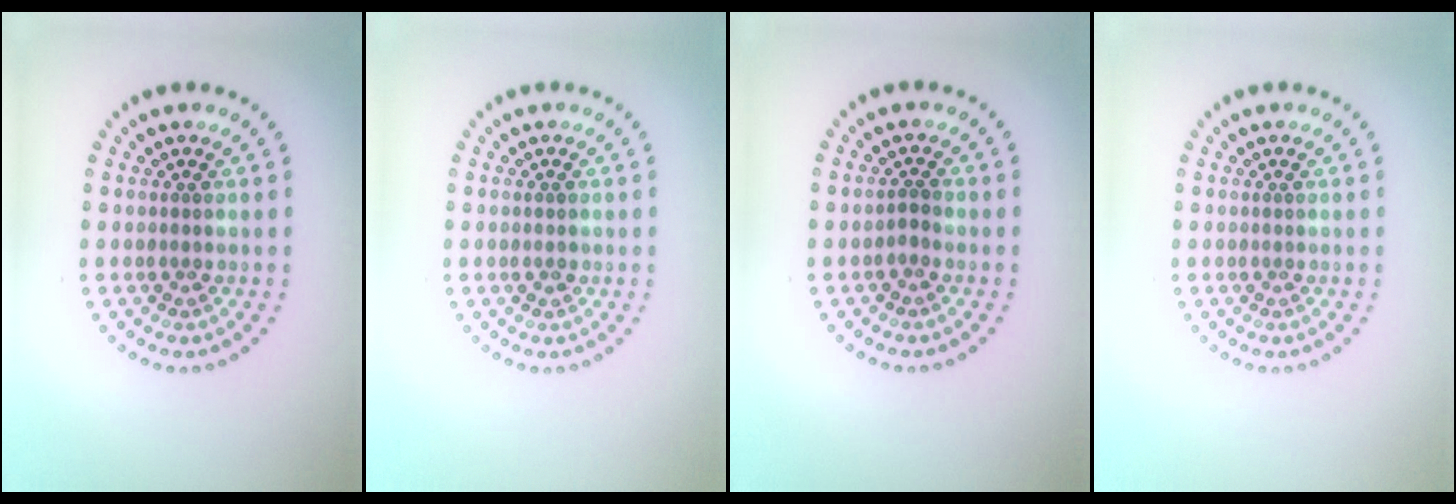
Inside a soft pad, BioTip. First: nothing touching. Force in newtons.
{"total": 0.8, "press": 0.8, "slide": 0.1}
{"total": 0.6, "press": 0.6, "slide": 0.2}
{"total": 0.0}